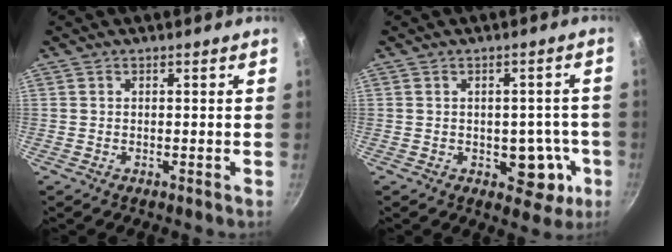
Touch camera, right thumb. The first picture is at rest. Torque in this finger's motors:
{"motor_torque": [0.95, 0.71, 0.59, -0.28, 0.05]}